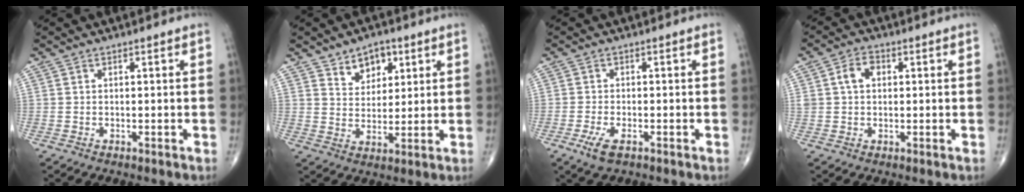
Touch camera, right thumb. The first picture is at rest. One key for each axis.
{"total": 3.3, "fx": 2.5, "fy": 2.1, "fz": 0.8, "tx": 0.008, "ty": -0.019, "tz": 0.043}
{"total": 3.6, "fx": -1.8, "fy": 1.5, "fz": 2.7, "tx": -0.064, "ty": -0.003, "tz": -0.032}
{"total": 4.4, "fx": 1.0, "fy": 3.2, "fz": 2.9, "tx": -0.050, "ty": 0.012, "tz": 0.017}